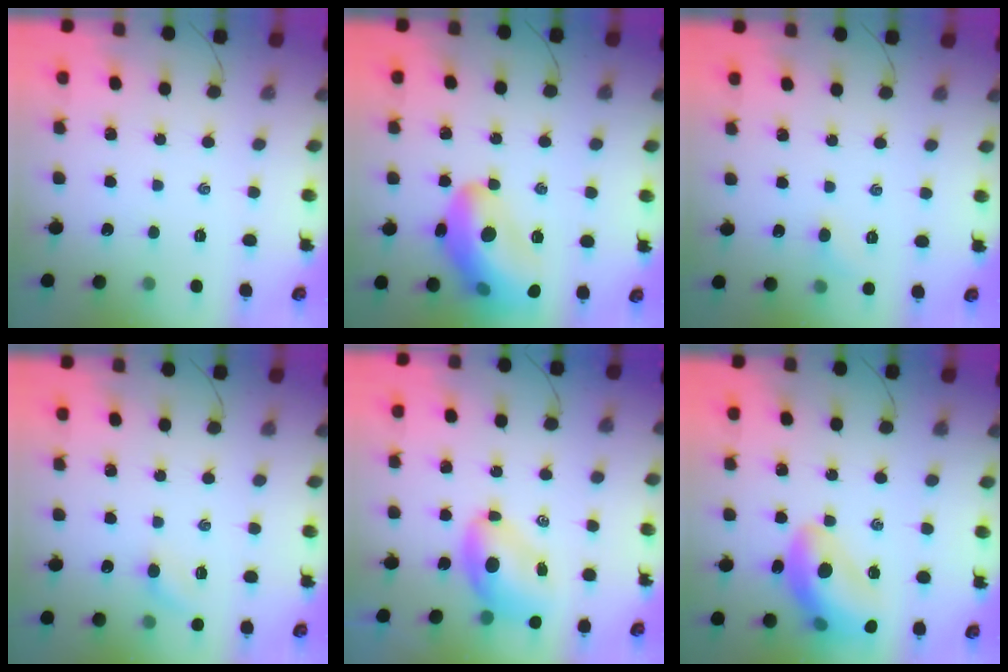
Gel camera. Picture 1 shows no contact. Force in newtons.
{"total": 20.0, "press": 19.8, "slide": 2.9}
{"total": 4.4, "press": 4.2, "slide": 1.4}
{"total": 5.4, "press": 5.2, "slide": 1.2}
{"total": 7.5, "press": 7.3, "slide": 1.5}
{"total": 18.1, "press": 17.6, "slide": 4.2}